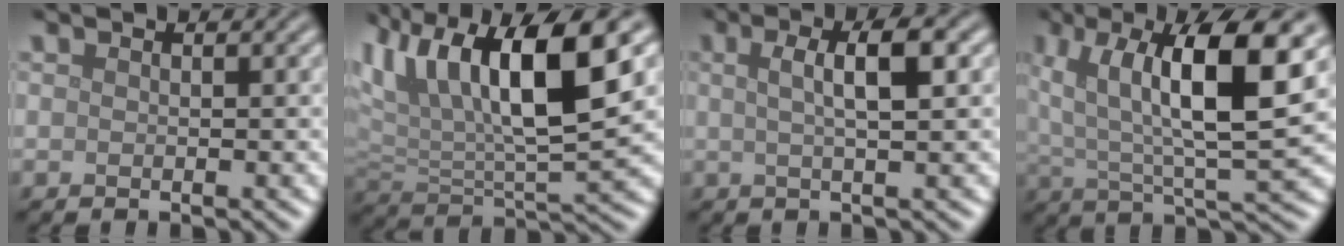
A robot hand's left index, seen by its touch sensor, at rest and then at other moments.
{"total": 11.3, "force": [4.6, 3.8, 9.6], "torque": [-0.170, 0.009, 0.078]}
{"total": 4.1, "force": [0.9, 1.0, 3.9], "torque": [-0.055, 0.008, 0.010]}
{"total": 11.4, "force": [4.2, 3.4, 10.1], "torque": [-0.174, 0.008, 0.073]}